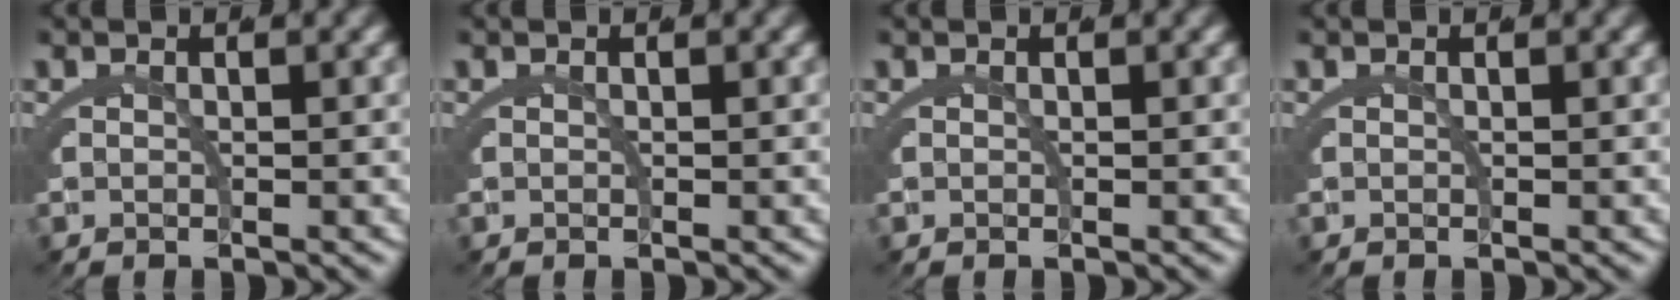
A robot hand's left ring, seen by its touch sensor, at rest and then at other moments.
{"total": 0.0}
{"total": 0.0}
{"total": 0.0}